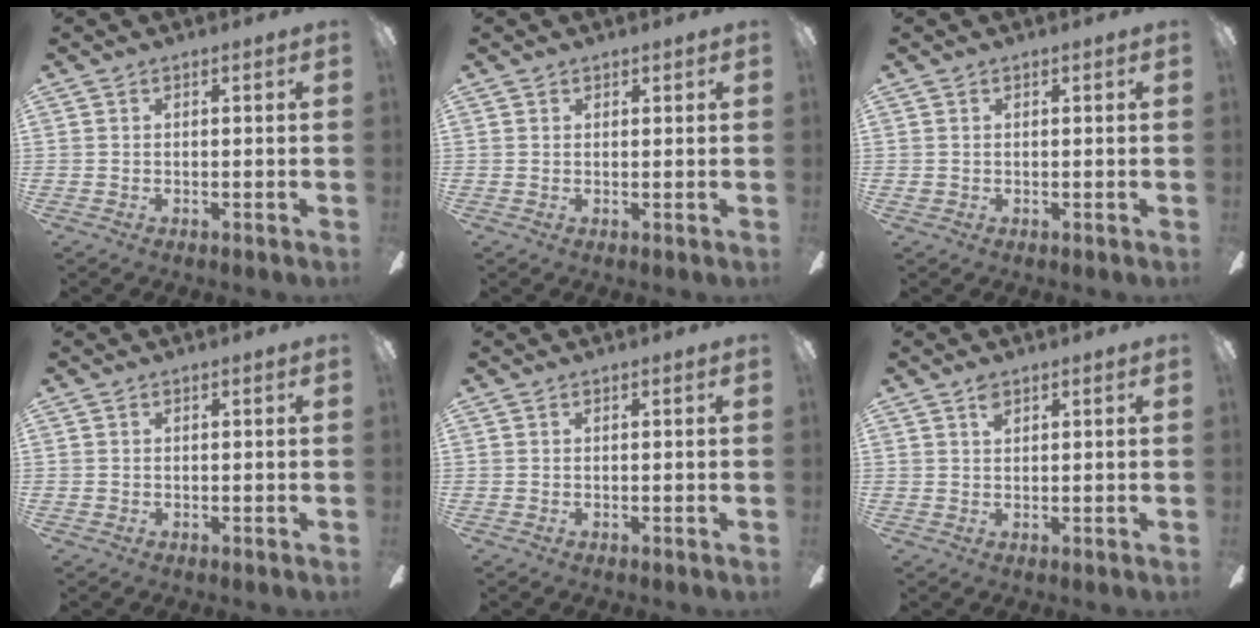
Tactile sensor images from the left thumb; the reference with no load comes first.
{"total": 1.1, "force": [0.9, 0.7, 0.0], "torque": [0.009, -0.002, 0.015]}
{"total": 1.0, "force": [0.4, 0.9, 0.0], "torque": [0.000, 0.006, 0.006]}
{"total": 0.5, "force": [0.0, 0.5, 0.0], "torque": [0.002, 0.005, -0.001]}
{"total": 0.0}
{"total": 2.2, "force": [1.5, 1.1, 1.1], "torque": [-0.017, -0.003, 0.026]}